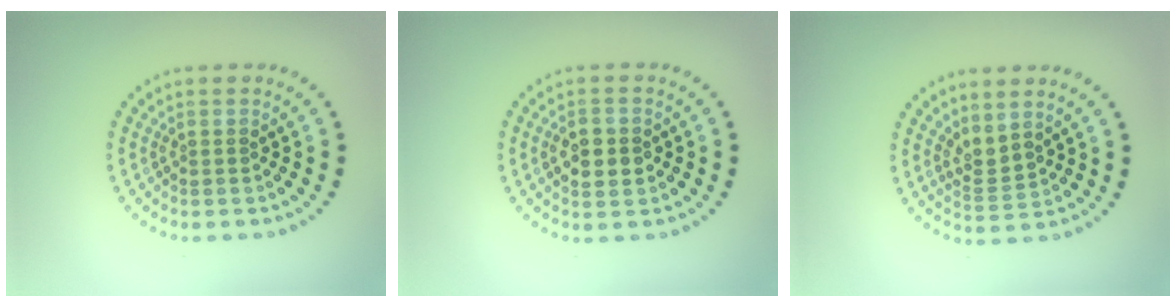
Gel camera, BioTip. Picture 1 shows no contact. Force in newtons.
{"total": 3.0, "press": 3.0, "slide": 0.0}
{"total": 2.1, "press": 1.4, "slide": 1.6}